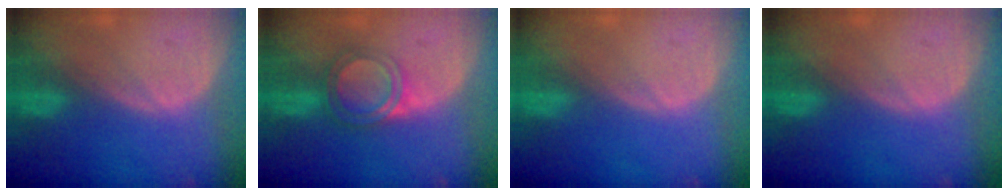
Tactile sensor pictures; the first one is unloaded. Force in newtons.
{"total": 4.9, "press": 4.5, "slide": 2.1}
{"total": 0.0}
{"total": 0.0}